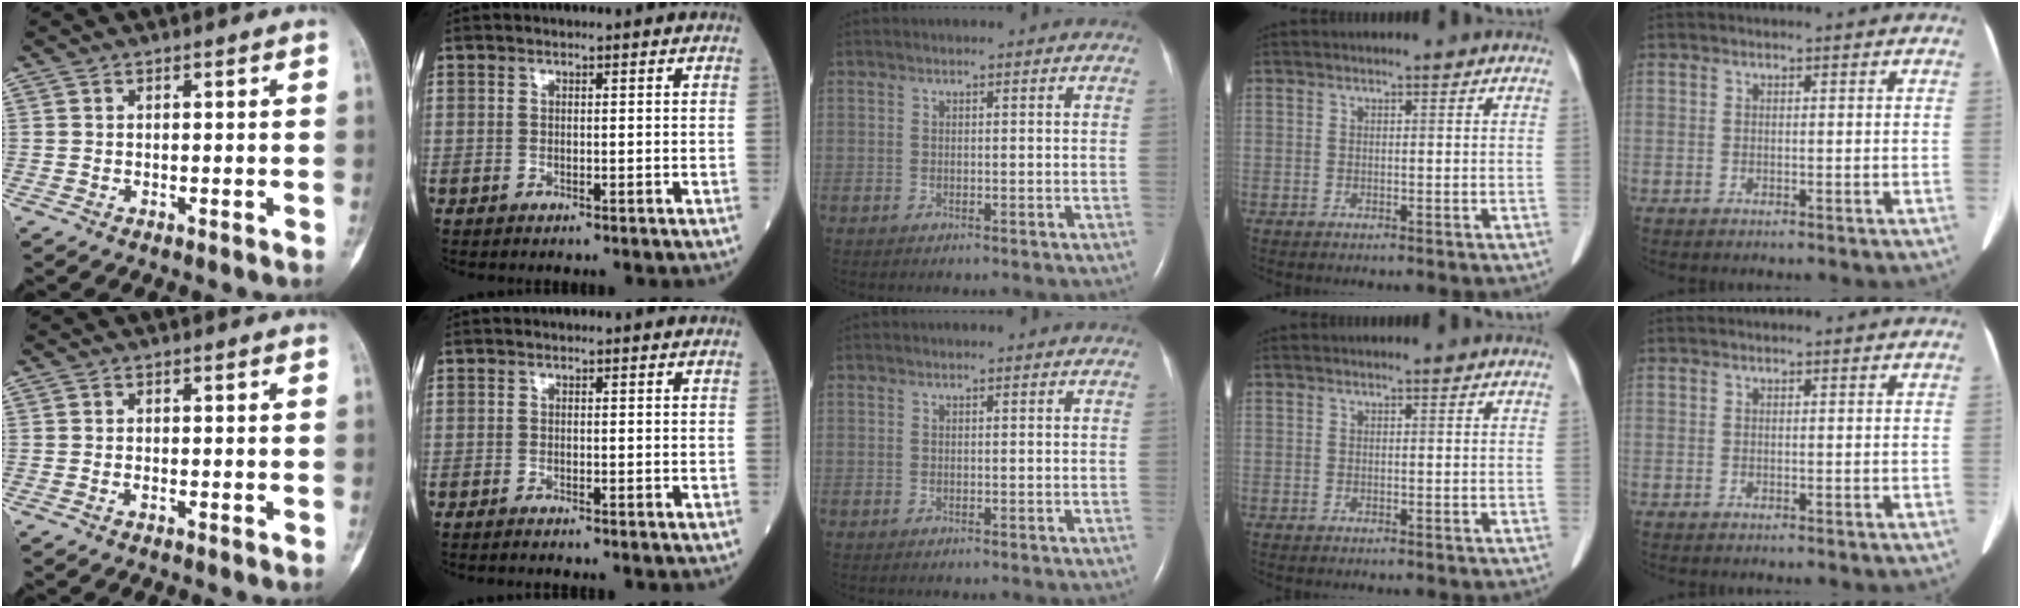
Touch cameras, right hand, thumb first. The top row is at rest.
{"thumb": {"total": 0.6, "force": [-0.4, 0.2, 0.4], "torque": [-0.007, 0.004, -0.009]}, "index": {"total": 0.7, "force": [-0.7, -0.1, 0.1], "torque": [-0.008, -0.002, -0.014]}}